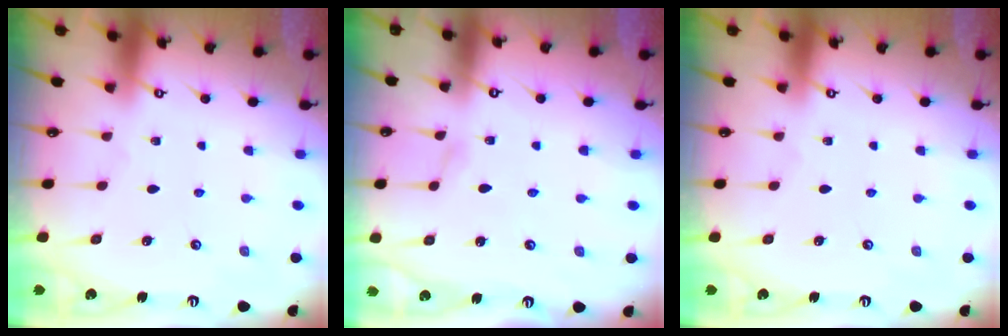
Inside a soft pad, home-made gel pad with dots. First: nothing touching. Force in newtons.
{"total": 1.3, "press": 1.3, "slide": 0.1}
{"total": 0.0}